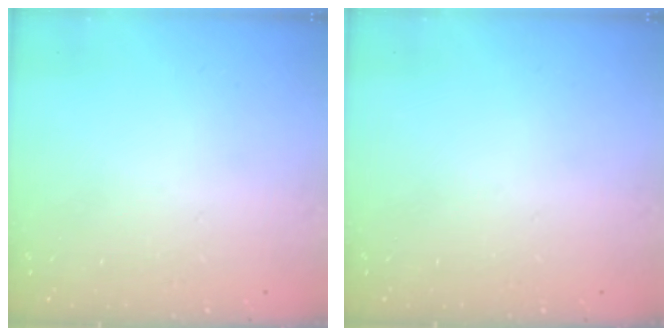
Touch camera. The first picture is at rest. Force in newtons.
{"total": 0.0}